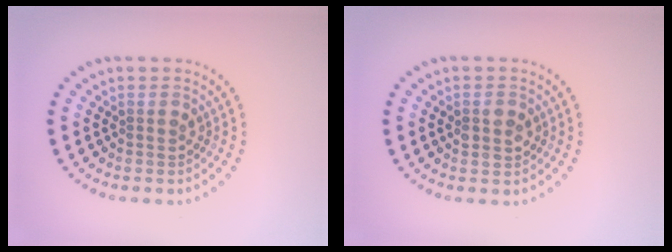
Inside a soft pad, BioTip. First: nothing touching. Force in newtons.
{"total": 2.1, "press": 2.1, "slide": 0.2}